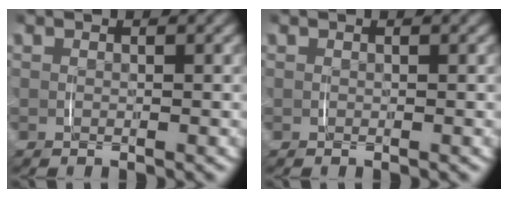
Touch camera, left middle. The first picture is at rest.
{"total": 0.0}